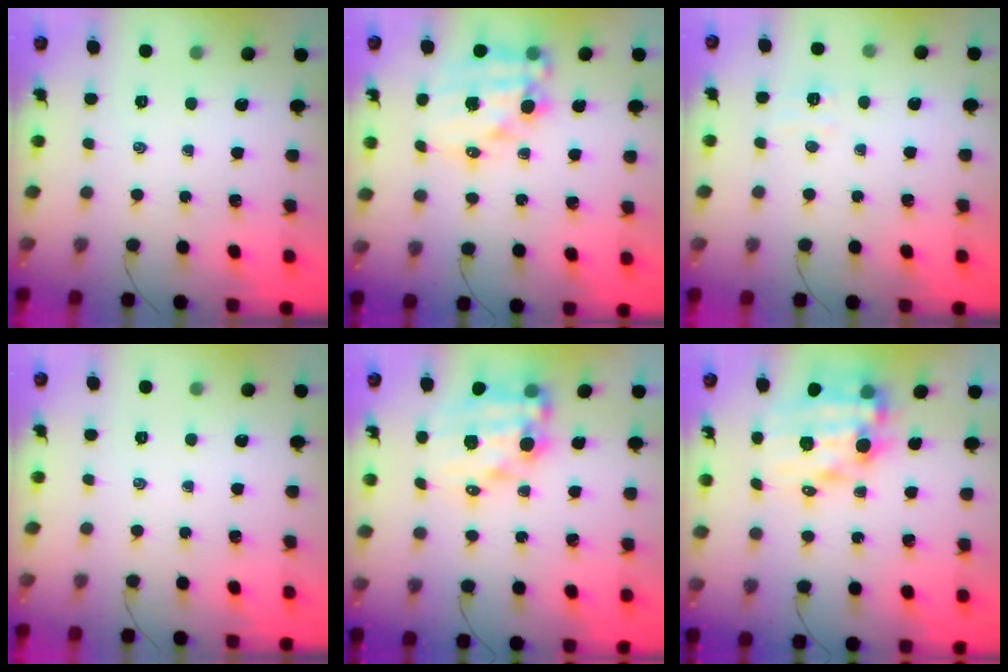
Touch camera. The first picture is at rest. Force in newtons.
{"total": 13.5, "press": 13.2, "slide": 3.1}
{"total": 4.8, "press": 4.7, "slide": 0.7}
{"total": 0.0}
{"total": 12.1, "press": 11.6, "slide": 3.3}
{"total": 11.7, "press": 11.2, "slide": 3.2}